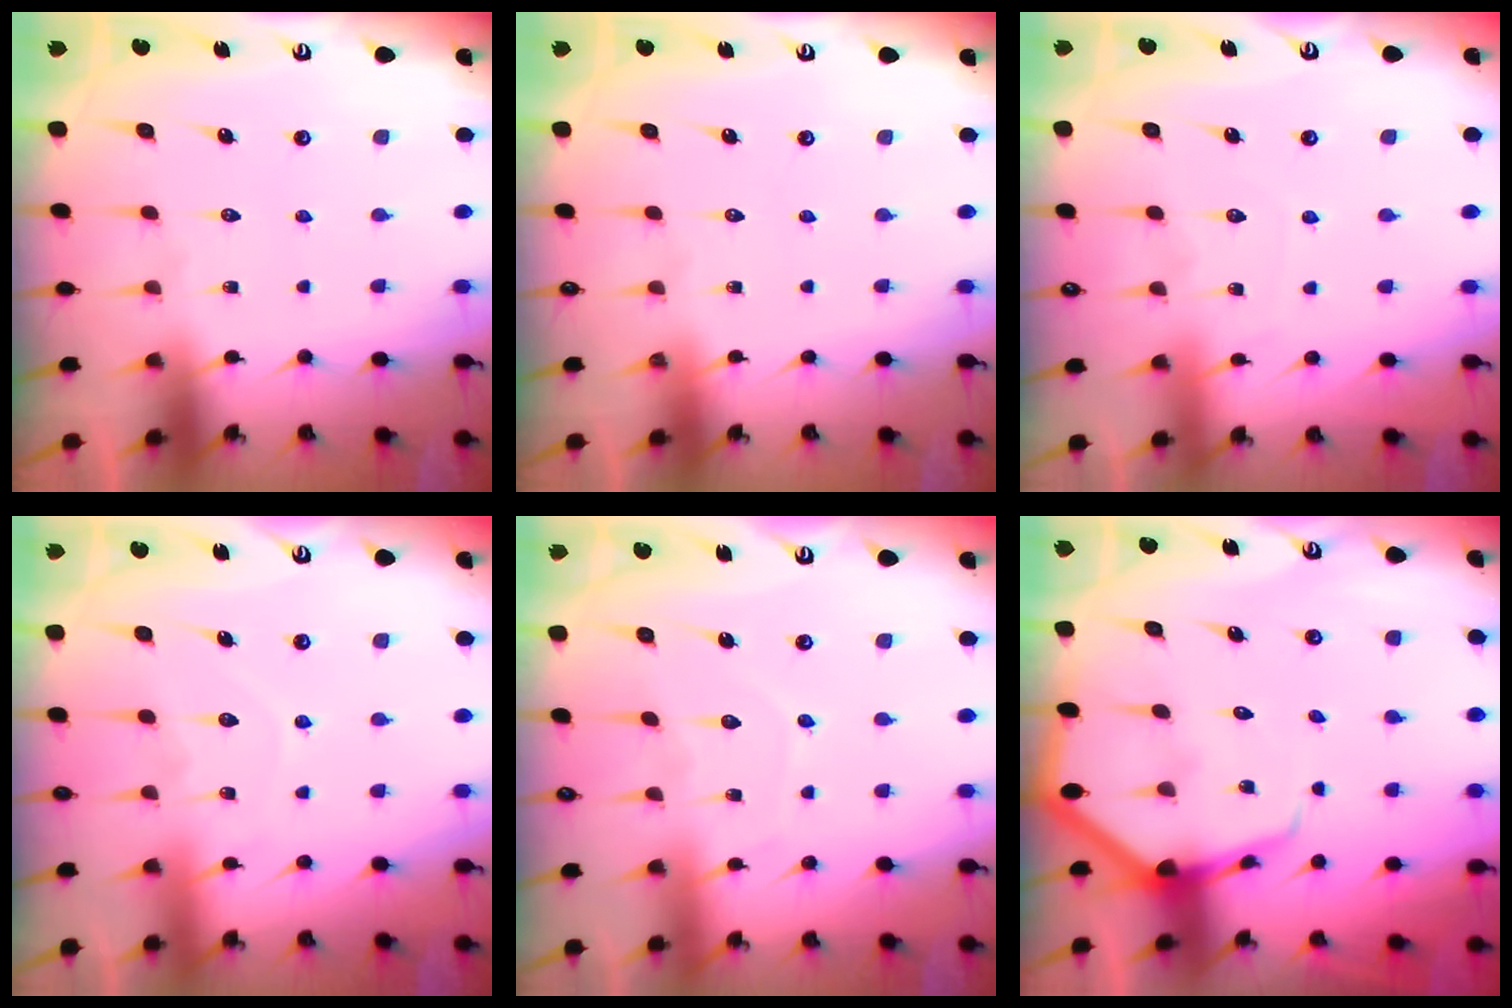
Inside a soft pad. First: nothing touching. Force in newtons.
{"total": 0.0}
{"total": 4.7, "press": 4.6, "slide": 0.5}
{"total": 7.8, "press": 7.7, "slide": 0.7}
{"total": 5.9, "press": 5.9, "slide": 0.5}
{"total": 6.7, "press": 6.6, "slide": 0.7}